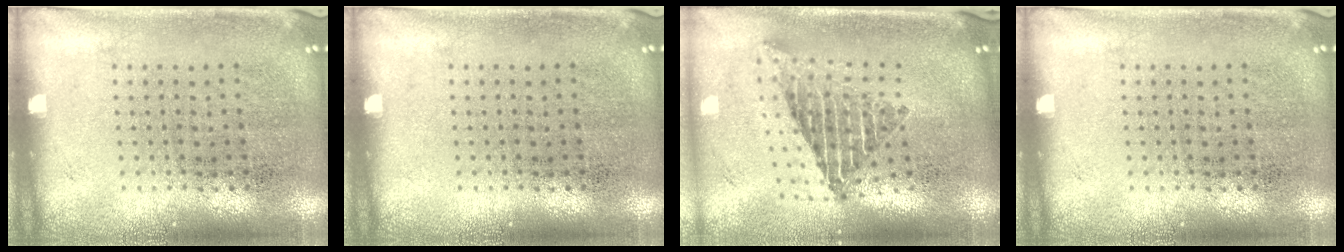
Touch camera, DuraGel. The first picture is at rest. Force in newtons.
{"total": 0.0}
{"total": 2.3, "press": 1.6, "slide": 1.7}
{"total": 0.0}